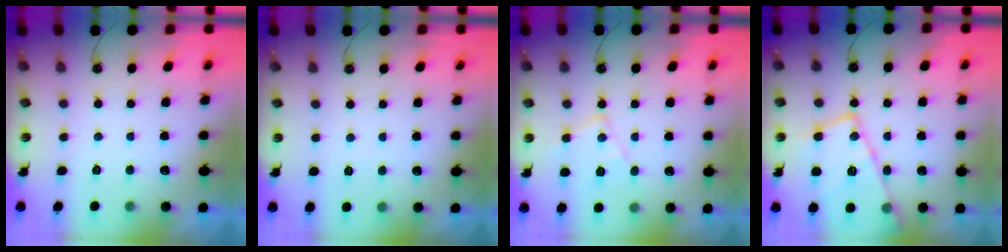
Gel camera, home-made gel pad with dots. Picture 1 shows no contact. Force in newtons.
{"total": 3.1, "press": 3.0, "slide": 0.5}
{"total": 10.2, "press": 10.2, "slide": 0.6}
{"total": 20.1, "press": 20.0, "slide": 1.9}